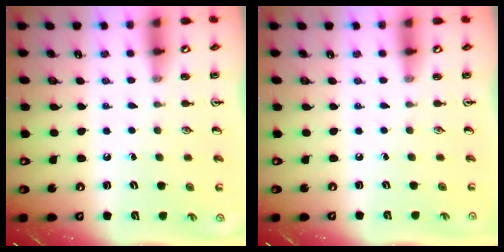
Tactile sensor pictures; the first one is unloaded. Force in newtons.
{"total": 0.0}